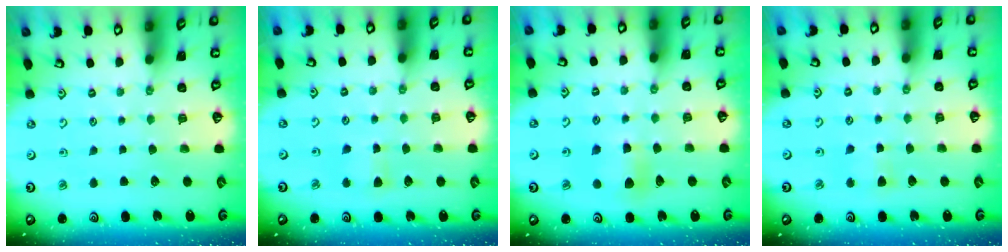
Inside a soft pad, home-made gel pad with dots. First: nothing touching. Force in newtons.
{"total": 3.6, "press": 3.6, "slide": 0.6}
{"total": 8.2, "press": 8.2, "slide": 0.5}
{"total": 3.3, "press": 3.2, "slide": 0.7}